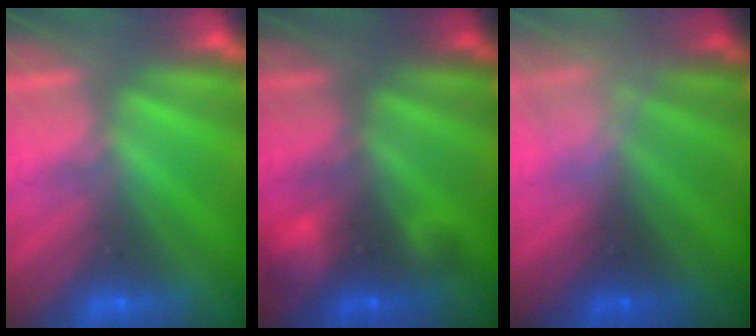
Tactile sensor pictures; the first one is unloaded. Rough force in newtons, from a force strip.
{"total": 2.3}
{"total": 2.3}